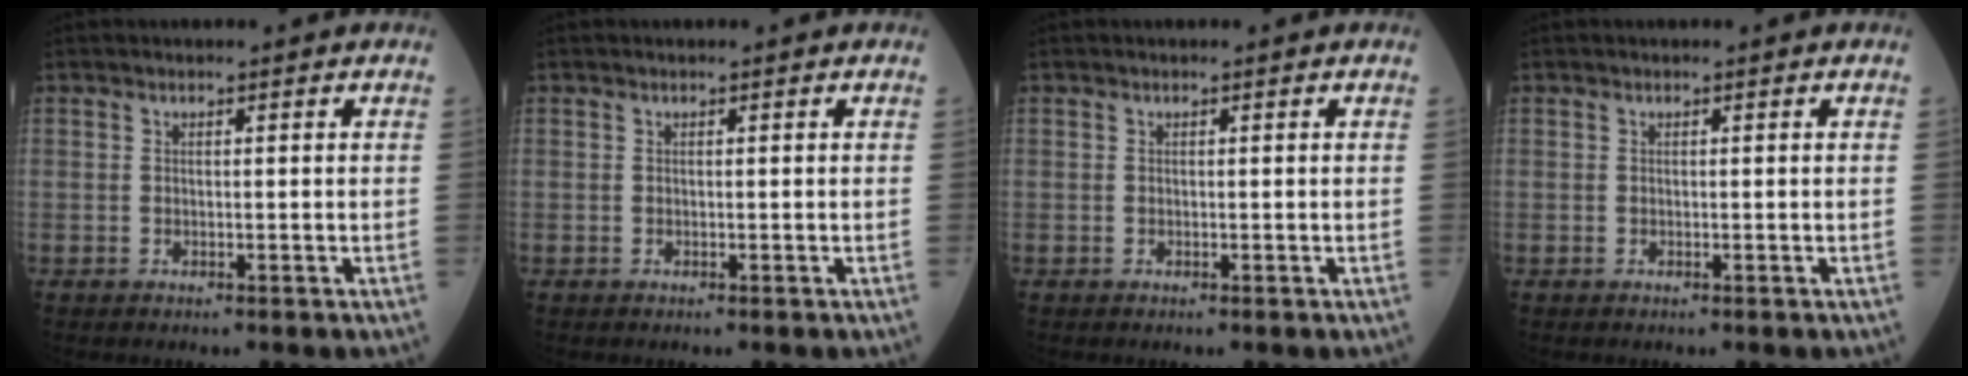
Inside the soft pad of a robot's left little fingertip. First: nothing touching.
{"total": 0.0}
{"total": 0.0}
{"total": 0.0}